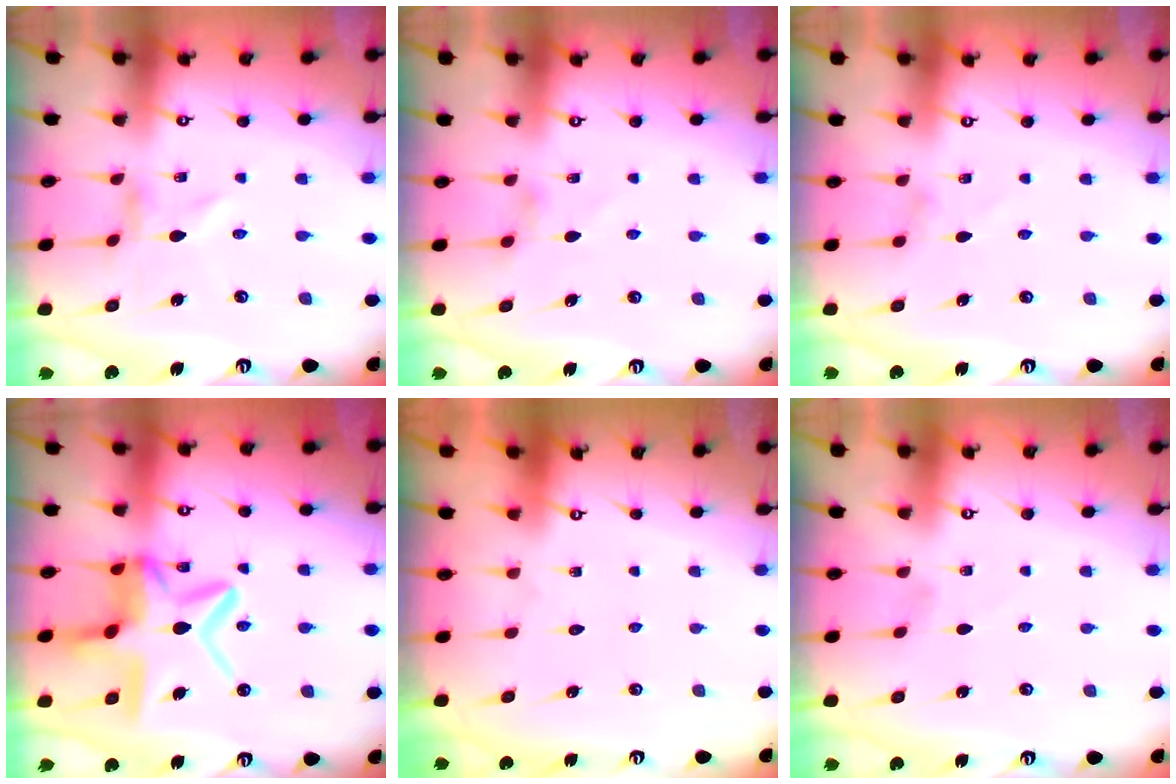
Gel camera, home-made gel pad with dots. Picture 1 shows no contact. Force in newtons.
{"total": 1.9, "press": 1.9, "slide": 0.4}
{"total": 1.2, "press": 1.1, "slide": 0.3}
{"total": 15.1, "press": 15.0, "slide": 1.3}
{"total": 1.8, "press": 1.8, "slide": 0.1}
{"total": 0.9, "press": 0.9, "slide": 0.1}